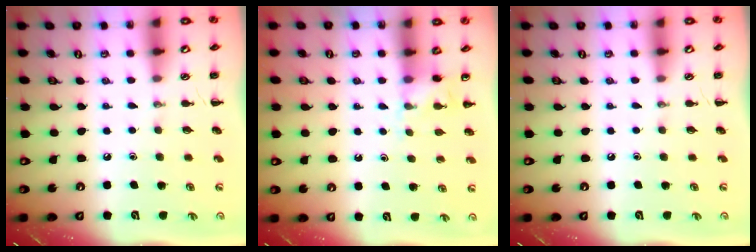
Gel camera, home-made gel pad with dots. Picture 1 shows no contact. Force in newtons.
{"total": 5.8, "press": 5.6, "slide": 1.4}
{"total": 0.0}